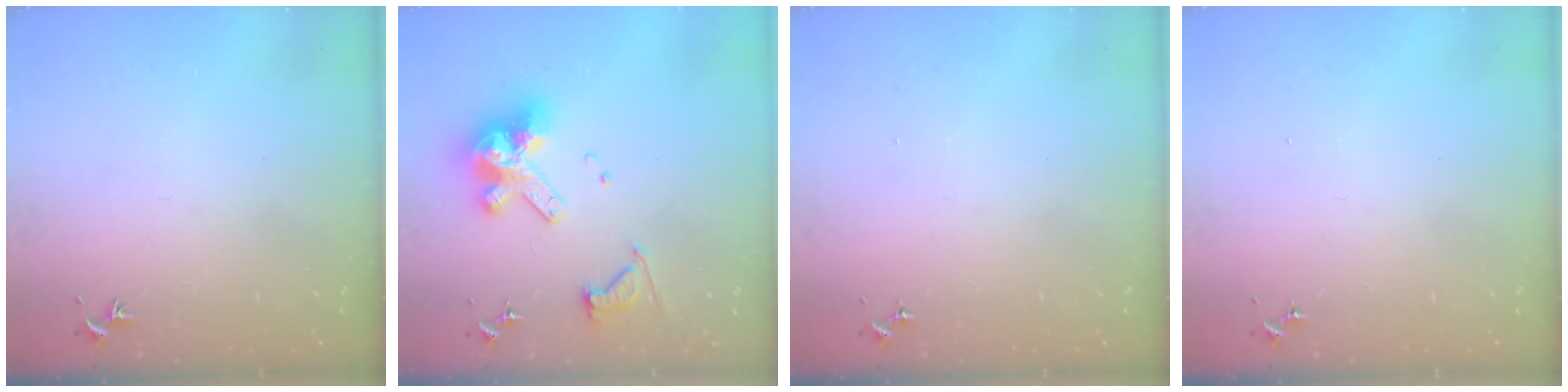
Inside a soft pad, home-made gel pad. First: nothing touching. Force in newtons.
{"total": 16.5, "press": 16.4, "slide": 1.6}
{"total": 0.0}
{"total": 0.0}